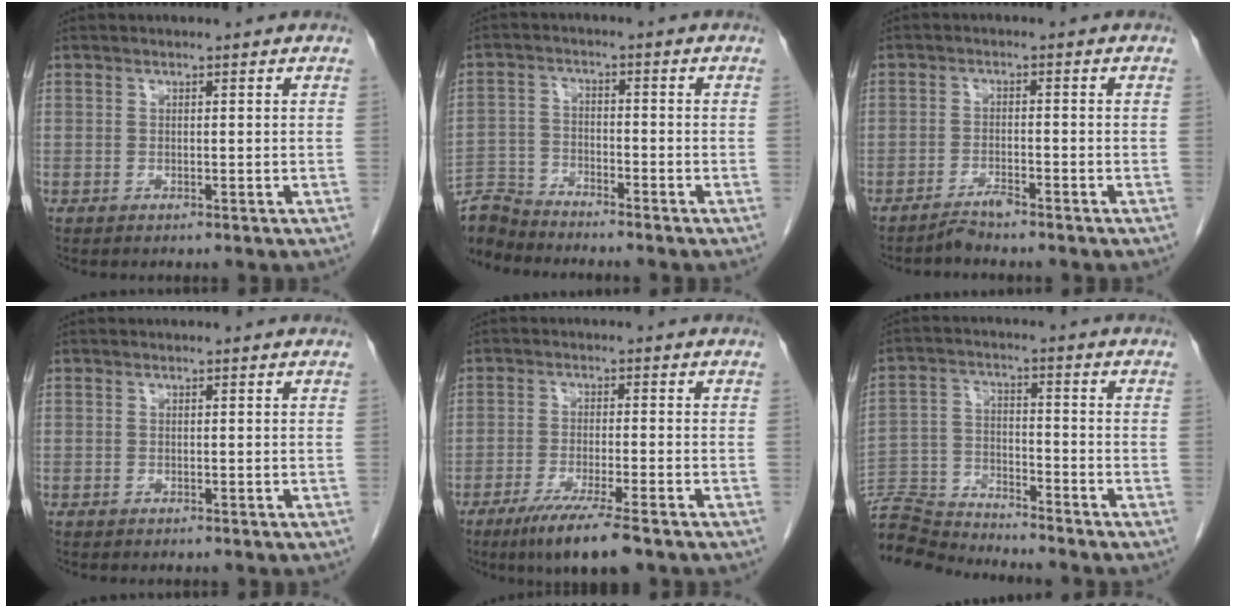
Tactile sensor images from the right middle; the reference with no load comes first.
{"total": 7.4, "force": [-7.4, 0.5, -0.1], "torque": [-0.004, 0.002, -0.145]}
{"total": 2.3, "force": [-2.2, -0.1, 0.7], "torque": [-0.015, -0.006, -0.041]}
{"total": 0.0}
{"total": 8.4, "force": [-5.8, 0.1, 6.1], "torque": [-0.105, -0.023, -0.095]}
{"total": 9.7, "force": [-9.7, -0.7, -0.2], "torque": [-0.005, 0.010, -0.184]}